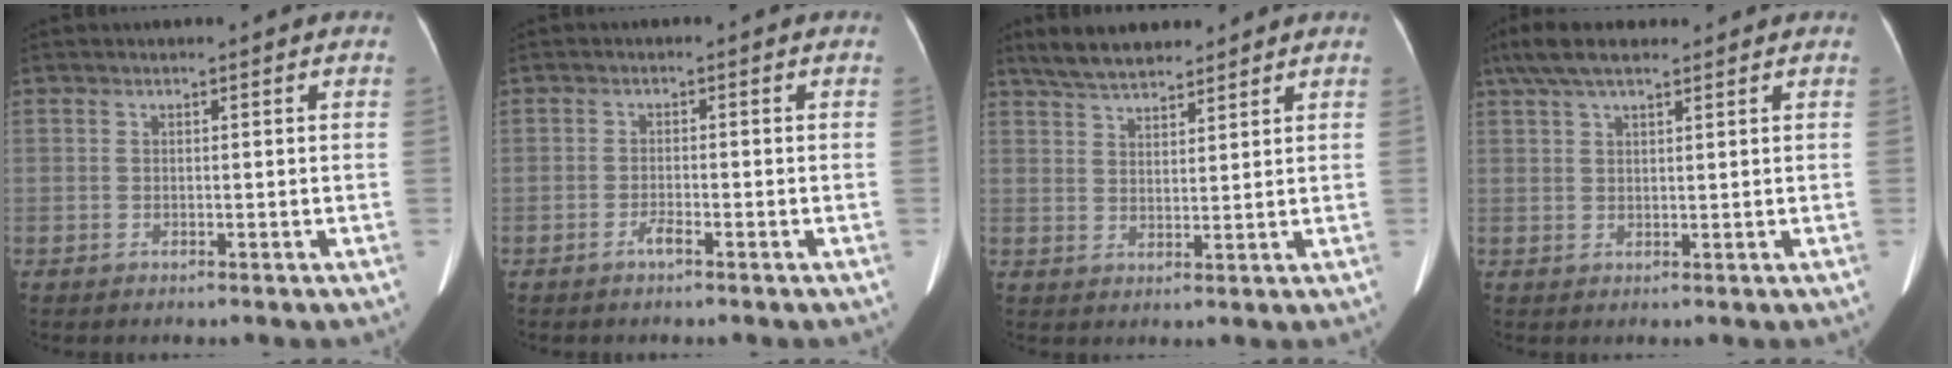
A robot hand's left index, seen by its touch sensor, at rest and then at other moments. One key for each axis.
{"total": 1.5, "fx": -1.2, "fy": 0.1, "fz": 1.0, "tx": -0.021, "ty": -0.004, "tz": -0.023}
{"total": 7.4, "fx": 6.4, "fy": 2.0, "fz": 3.1, "tx": -0.057, "ty": 0.021, "tz": 0.116}
{"total": 7.0, "fx": 5.3, "fy": 1.9, "fz": 4.2, "tx": -0.083, "ty": 0.035, "tz": 0.095}